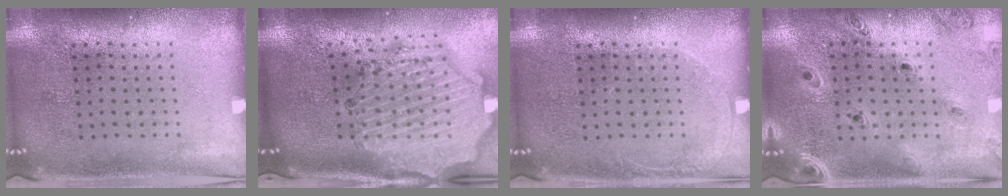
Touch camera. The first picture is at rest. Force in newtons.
{"total": 2.9, "press": 2.6, "slide": 1.2}
{"total": 0.9, "press": 0.8, "slide": 0.2}
{"total": 0.9, "press": 0.9, "slide": 0.1}